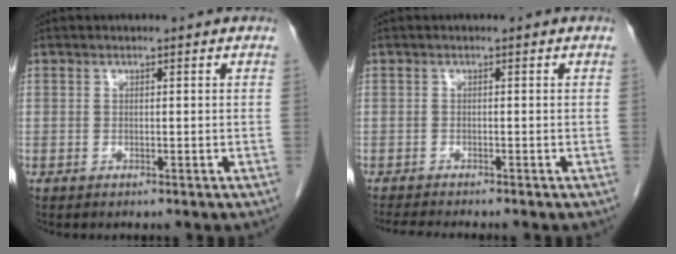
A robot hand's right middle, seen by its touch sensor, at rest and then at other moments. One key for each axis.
{"total": 4.2, "fx": -3.9, "fy": -0.2, "fz": 1.6, "tx": -0.024, "ty": -0.016, "tz": -0.063}